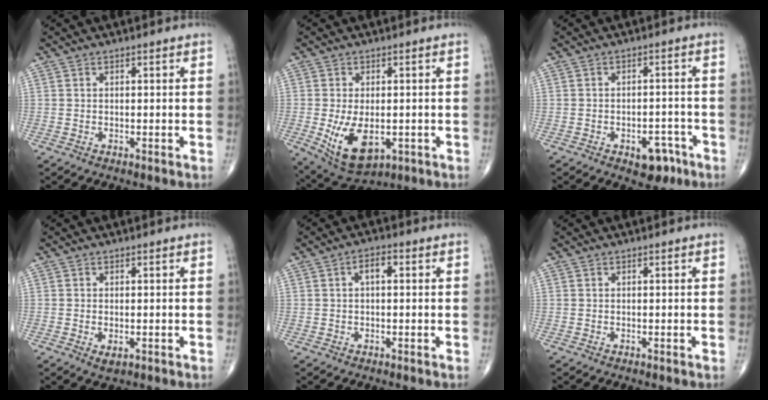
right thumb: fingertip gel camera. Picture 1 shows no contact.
{"total": 10.2, "force": [-2.2, 5.7, 8.2], "torque": [-0.138, -0.013, -0.019]}
{"total": 5.9, "force": [-3.2, 3.4, 3.6], "torque": [-0.026, 0.024, -0.039]}
{"total": 1.9, "force": [-0.5, 0.9, 1.5], "torque": [-0.027, -0.003, -0.006]}
{"total": 3.1, "force": [0.6, 1.5, 2.7], "torque": [-0.041, 0.011, 0.008]}
{"total": 0.0}